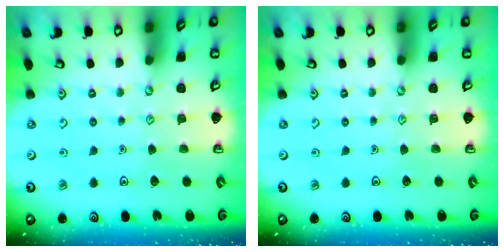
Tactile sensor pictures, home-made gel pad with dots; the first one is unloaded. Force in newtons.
{"total": 0.0}